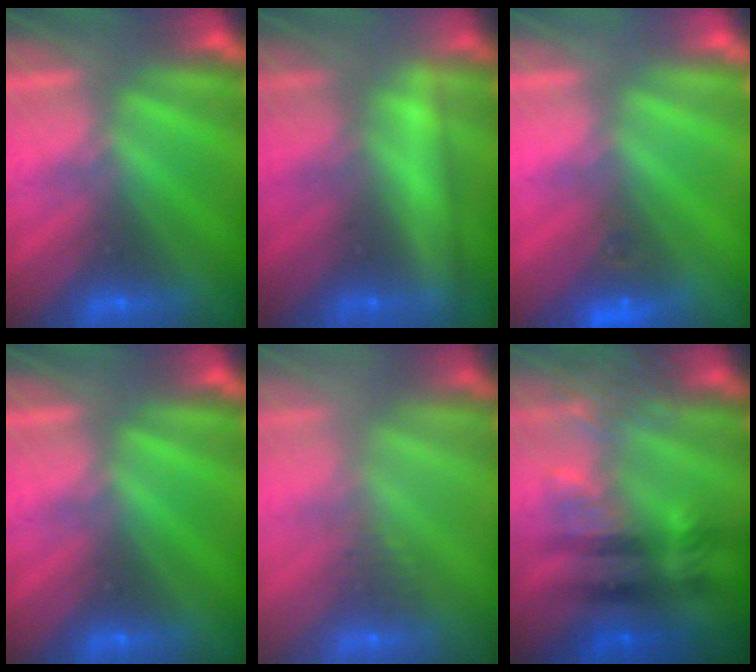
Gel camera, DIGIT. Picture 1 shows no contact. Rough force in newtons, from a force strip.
{"total": 2.4}
{"total": 4.7}
{"total": 0.0}
{"total": 2.6}
{"total": 6.7}